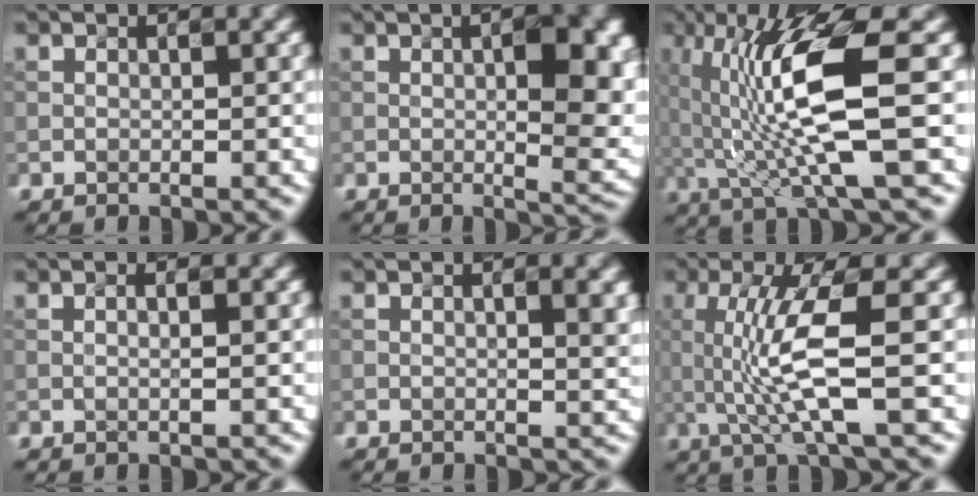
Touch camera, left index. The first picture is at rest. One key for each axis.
{"total": 8.8, "fx": 0.8, "fy": 2.8, "fz": 8.3, "tx": -0.078, "ty": 0.013, "tz": 0.017}
{"total": 8.8, "fx": 0.1, "fy": 1.5, "fz": 8.7, "tx": -0.158, "ty": -0.007, "tz": 0.024}
{"total": 1.0, "fx": 0.1, "fy": 0.3, "fz": 0.9, "tx": -0.010, "ty": 0.005, "tz": -0.006}
{"total": 3.0, "fx": 0.8, "fy": 1.0, "fz": 2.7, "tx": -0.018, "ty": 0.008, "tz": 0.012}
{"total": 6.1, "fx": -0.2, "fy": 0.9, "fz": 6.0, "tx": -0.126, "ty": -0.001, "tz": 0.014}